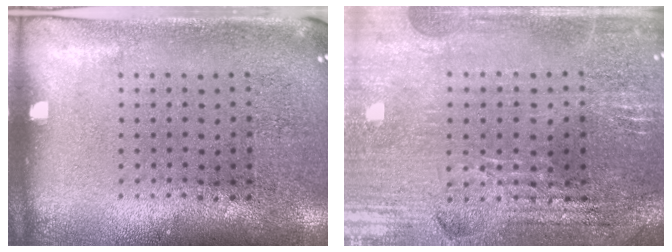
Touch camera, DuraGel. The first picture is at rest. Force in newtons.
{"total": 2.9, "press": 2.8, "slide": 0.5}